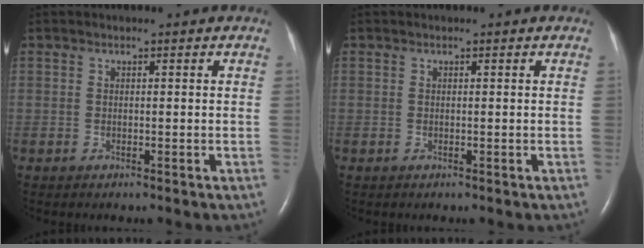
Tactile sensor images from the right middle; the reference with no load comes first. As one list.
[{"total": 0.0}]